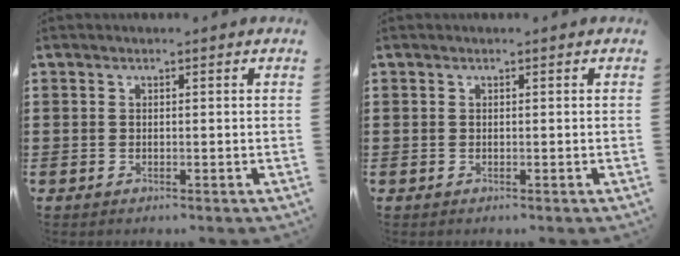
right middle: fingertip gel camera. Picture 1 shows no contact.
{"total": 0.0}